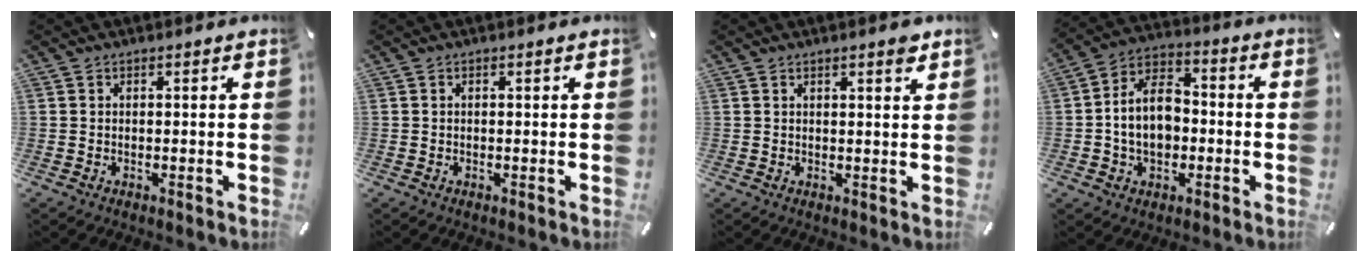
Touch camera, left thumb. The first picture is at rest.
{"total": 0.0}
{"total": 2.1, "force": [1.5, 0.4, 1.4], "torque": [-0.021, -0.002, 0.024]}
{"total": 11.4, "force": [-1.5, 8.5, 7.6], "torque": [-0.147, 0.020, -0.028]}